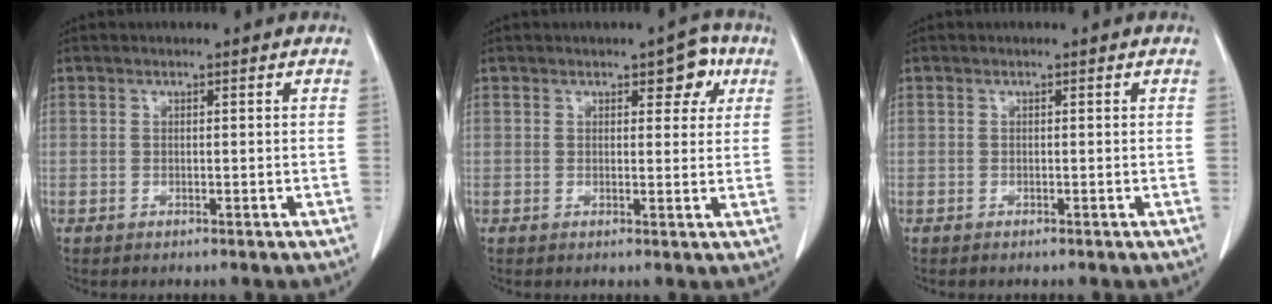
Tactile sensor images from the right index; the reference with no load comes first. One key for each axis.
{"total": 4.3, "fx": 2.1, "fy": 2.0, "fz": 3.1, "tx": -0.031, "ty": 0.009, "tz": 0.023}
{"total": 0.0}